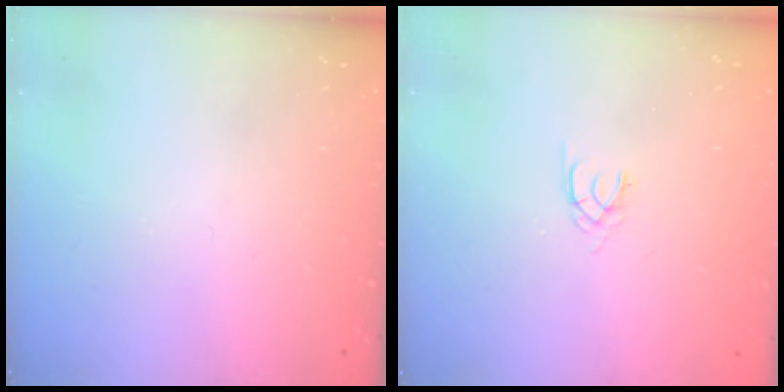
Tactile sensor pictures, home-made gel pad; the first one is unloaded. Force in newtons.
{"total": 1.3, "press": 1.2, "slide": 0.3}